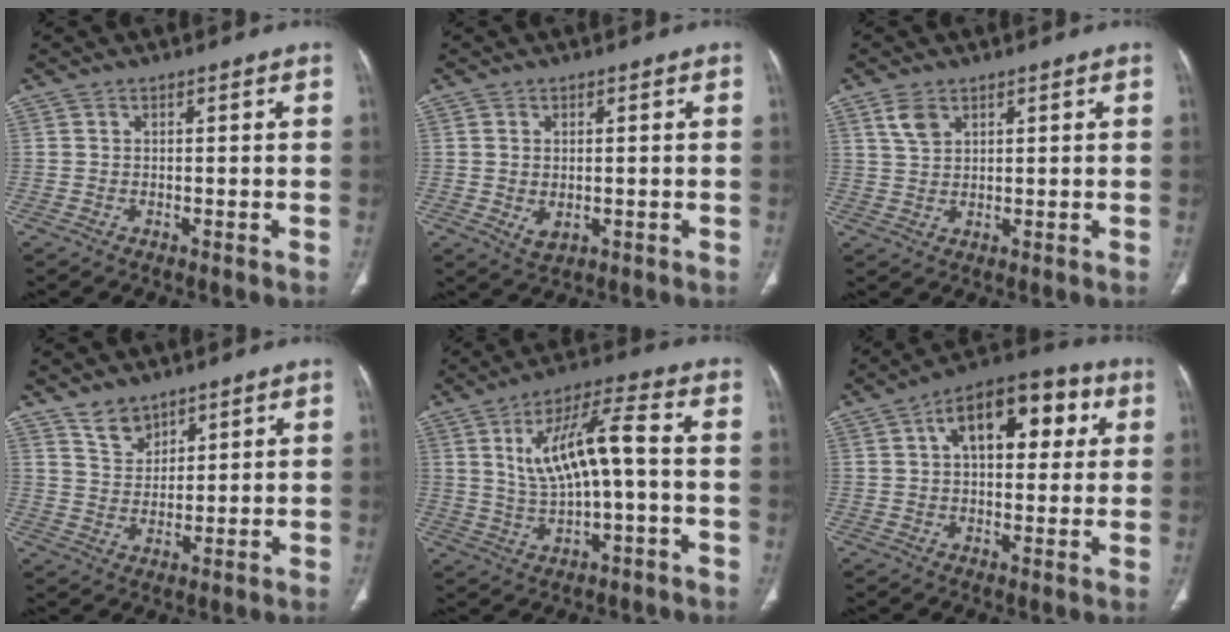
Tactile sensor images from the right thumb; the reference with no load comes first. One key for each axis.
{"total": 3.2, "fx": -0.4, "fy": 2.0, "fz": 2.5, "tx": -0.046, "ty": -0.003, "tz": 0.002}
{"total": 3.6, "fx": 2.2, "fy": 2.0, "fz": 2.0, "tx": -0.038, "ty": -0.004, "tz": 0.050}
{"total": 5.2, "fx": 4.0, "fy": 3.0, "fz": 1.4, "tx": -0.003, "ty": -0.031, "tz": 0.080}
{"total": 13.0, "fx": 1.1, "fy": 4.3, "fz": 12.2, "tx": -0.227, "ty": 0.028, "tz": 0.022}
{"total": 16.2, "fx": 4.9, "fy": 8.7, "fz": 12.8, "tx": -0.150, "ty": 0.022, "tz": 0.067}